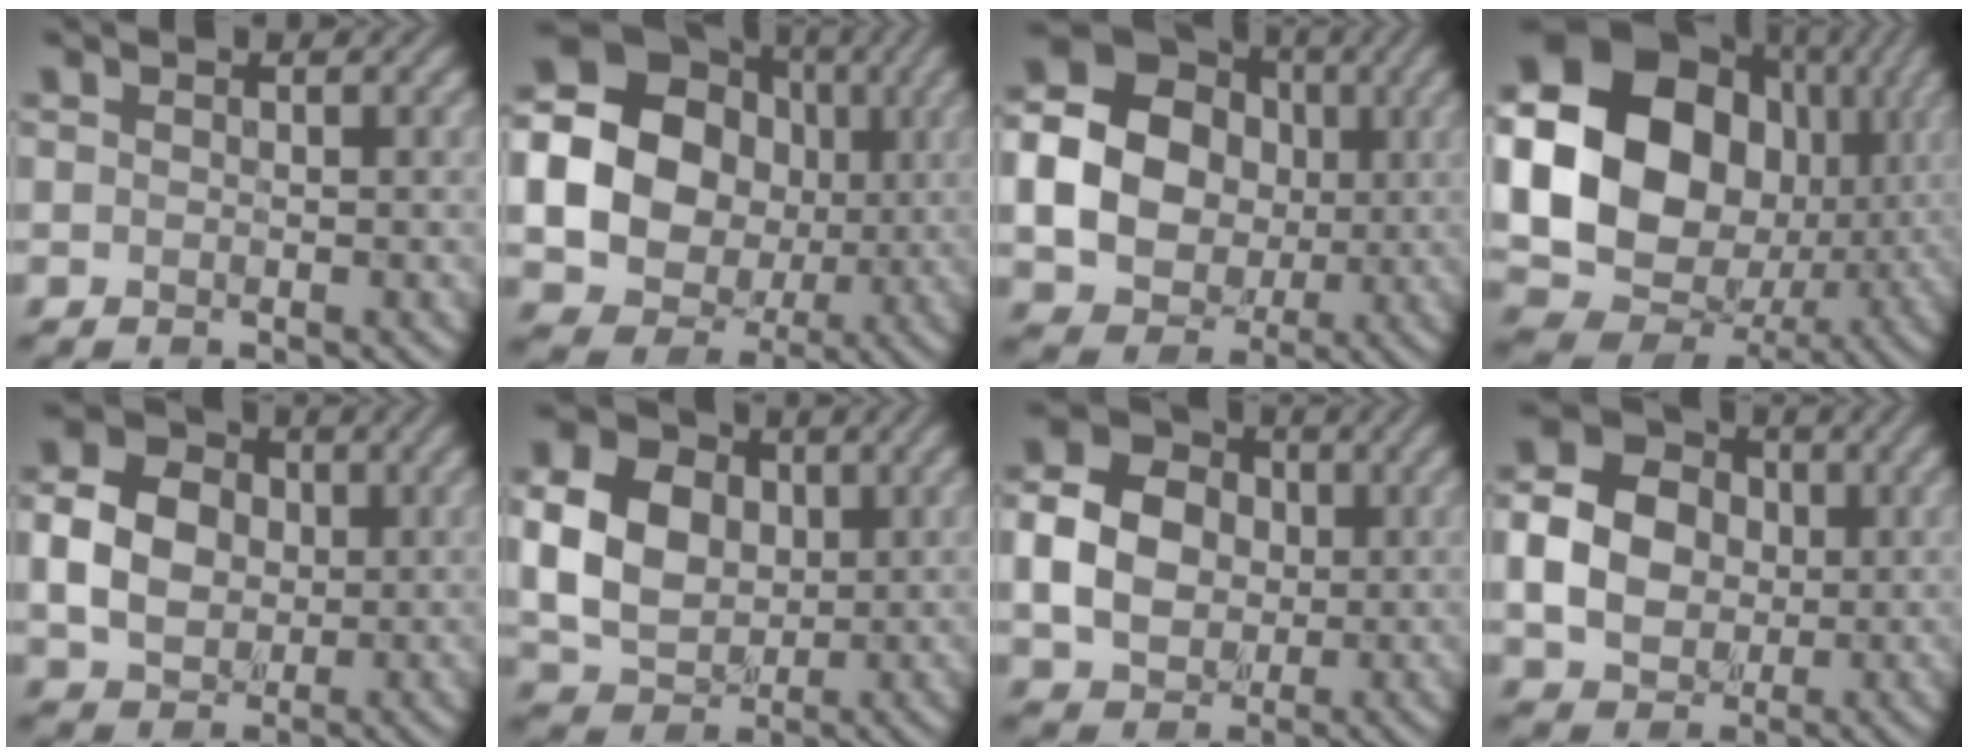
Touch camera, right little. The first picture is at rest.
{"total": 21.7, "force": [1.3, 20.1, 8.1], "torque": [-0.199, 0.011, -0.011]}
{"total": 15.2, "force": [0.8, 13.9, 6.0], "torque": [-0.148, 0.010, -0.008]}
{"total": 22.4, "force": [2.4, 19.2, 11.4], "torque": [-0.254, -0.001, 0.042]}
{"total": 5.4, "force": [-0.3, 4.5, 3.0], "torque": [-0.072, 0.006, -0.005]}
{"total": 7.2, "force": [0.5, 5.7, 4.5], "torque": [-0.113, 0.003, 0.007]}
{"total": 6.0, "force": [-0.6, 5.1, 3.2], "torque": [-0.072, 0.008, -0.011]}
{"total": 6.1, "force": [-0.6, 5.2, 3.1], "torque": [-0.077, 0.004, -0.011]}